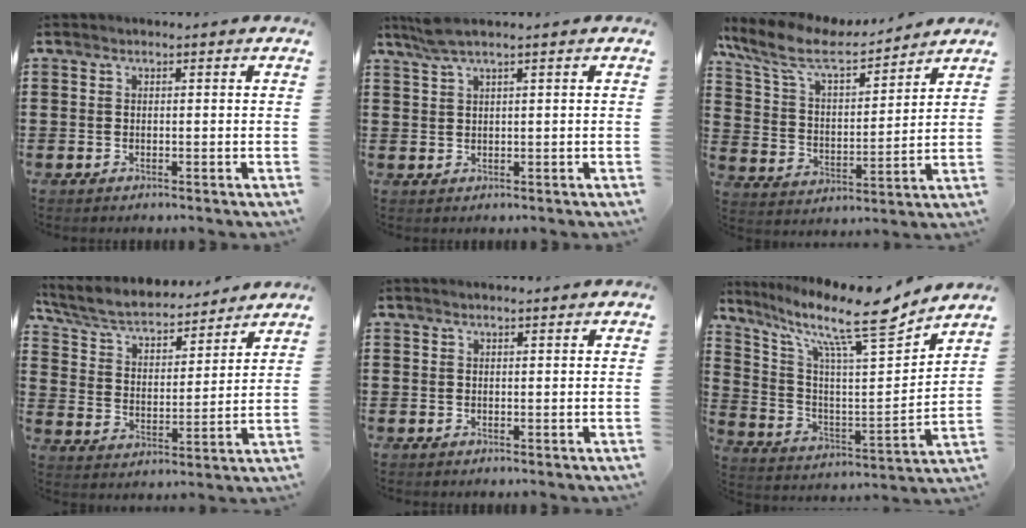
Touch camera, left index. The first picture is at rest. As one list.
[{"total": 2.8, "force": [1.7, 0.1, 2.2], "torque": [-0.046, 0.000, 0.030]}, {"total": 9.8, "force": [8.1, 2.8, 4.8], "torque": [-0.128, -0.035, 0.139]}, {"total": 5.4, "force": [4.8, 1.4, 2.1], "torque": [-0.064, -0.030, 0.077]}, {"total": 0.6, "force": [0.5, 0.0, 0.4], "torque": [-0.007, -0.002, 0.009]}, {"total": 13.3, "force": [9.9, 2.0, 8.6], "torque": [-0.188, -0.064, 0.157]}]